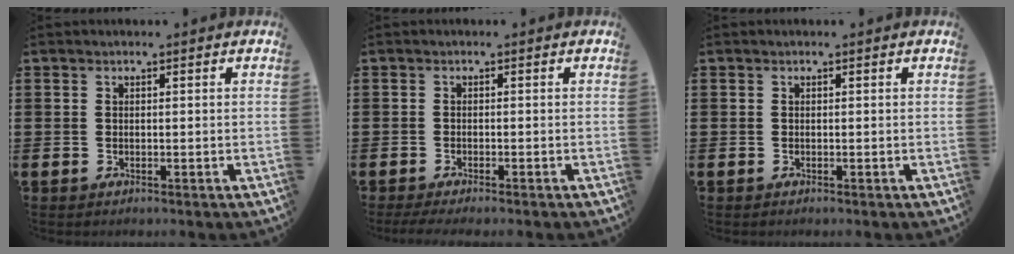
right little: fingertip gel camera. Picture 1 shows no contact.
{"total": 1.2, "force": [-0.8, 0.1, 0.9], "torque": [-0.013, -0.003, -0.015]}
{"total": 0.0}